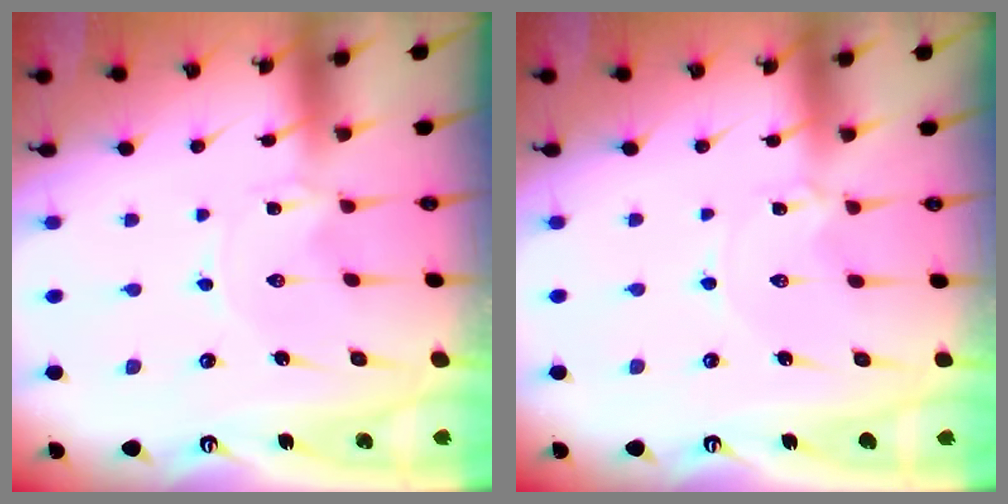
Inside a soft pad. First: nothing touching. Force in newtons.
{"total": 1.9, "press": 1.9, "slide": 0.3}